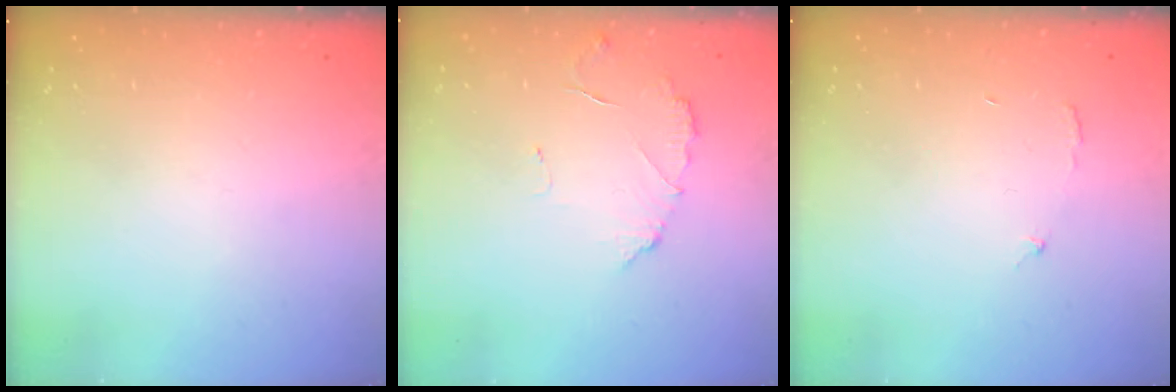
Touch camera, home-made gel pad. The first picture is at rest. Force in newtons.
{"total": 5.4, "press": 5.4, "slide": 0.4}
{"total": 4.0, "press": 4.0, "slide": 0.3}